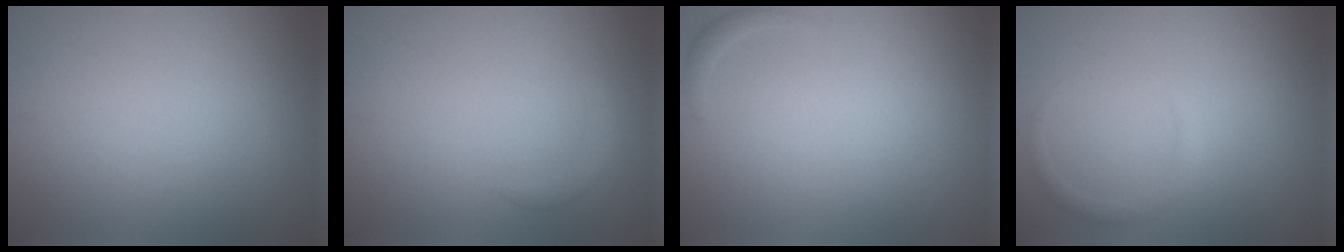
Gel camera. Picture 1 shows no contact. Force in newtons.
{"total": 1.3, "press": 1.3, "slide": 0.1}
{"total": 0.6, "press": 0.6, "slide": 0.1}
{"total": 1.2, "press": 1.2, "slide": 0.0}